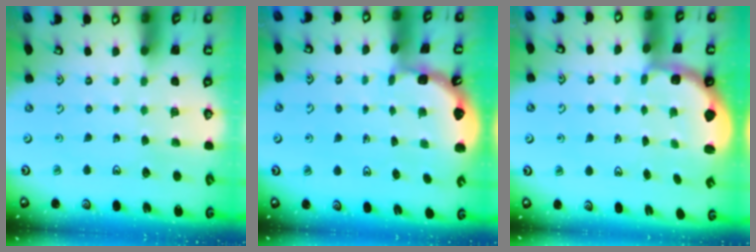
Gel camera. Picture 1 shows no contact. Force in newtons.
{"total": 1.1, "press": 1.1, "slide": 0.1}
{"total": 2.3, "press": 1.2, "slide": 1.9}